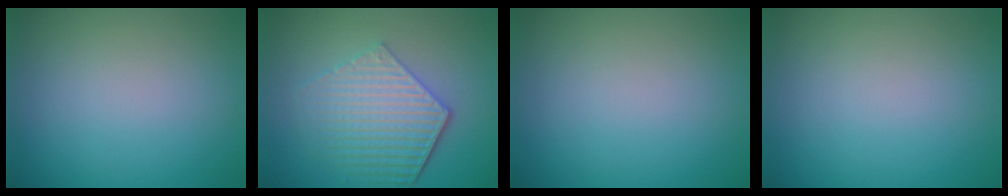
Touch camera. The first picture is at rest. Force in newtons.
{"total": 5.8, "press": 4.3, "slide": 3.9}
{"total": 0.0}
{"total": 0.0}